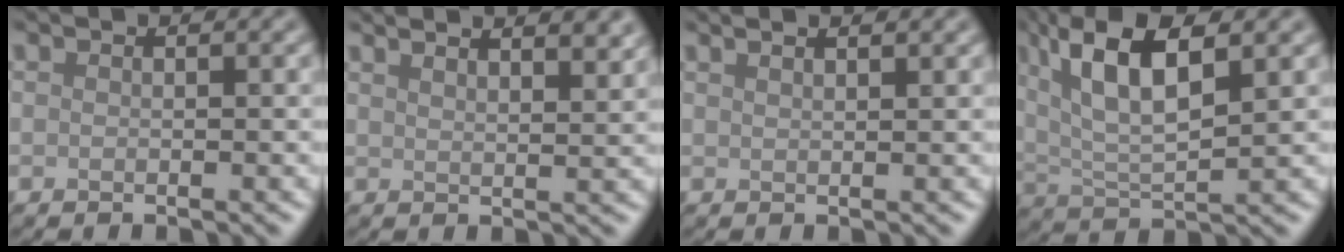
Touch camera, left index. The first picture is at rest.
{"total": 8.4, "force": [6.0, 3.3, 4.9], "torque": [-0.026, 0.047, 0.046]}
{"total": 3.8, "force": [2.6, 1.7, 2.2], "torque": [-0.011, 0.030, 0.001]}
{"total": 8.4, "force": [3.5, 3.0, 7.1], "torque": [-0.140, 0.011, 0.064]}